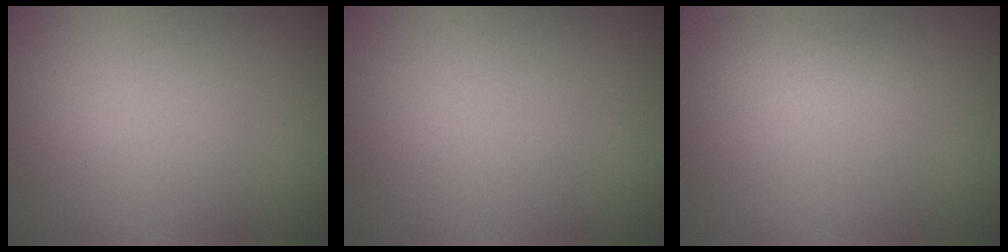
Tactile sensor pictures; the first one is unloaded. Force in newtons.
{"total": 0.0}
{"total": 2.0, "press": 2.0, "slide": 0.0}